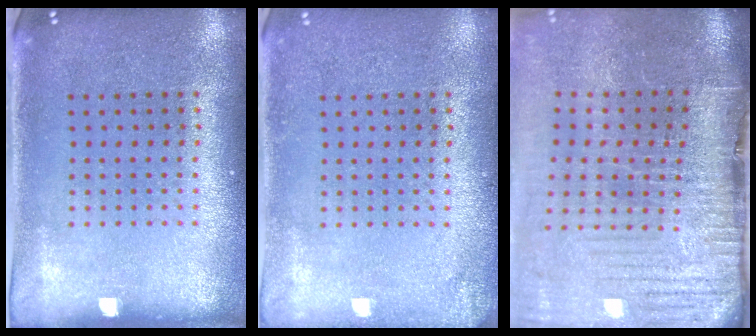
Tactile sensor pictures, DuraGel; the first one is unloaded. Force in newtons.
{"total": 1.3, "press": 1.3, "slide": 0.1}
{"total": 4.7, "press": 3.8, "slide": 2.8}